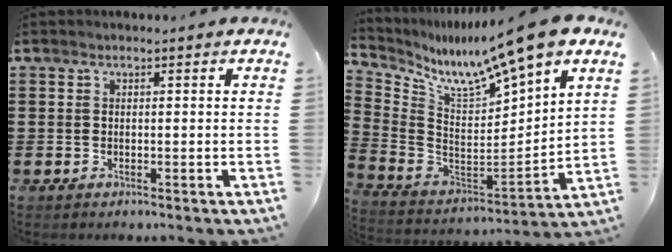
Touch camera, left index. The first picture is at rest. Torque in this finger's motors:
{"motor_torque": [2.14, 0.00, 0.76, 0.21]}